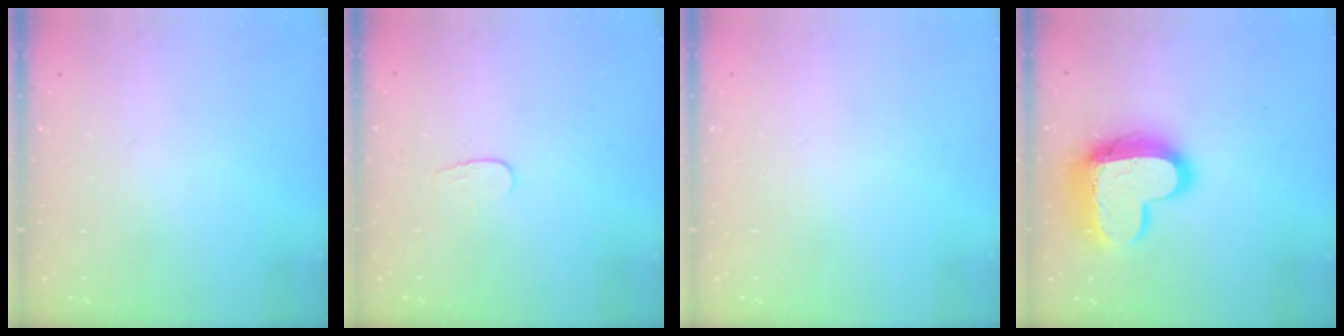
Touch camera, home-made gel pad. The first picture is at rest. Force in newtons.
{"total": 3.7, "press": 3.7, "slide": 0.4}
{"total": 0.0}
{"total": 16.9, "press": 16.8, "slide": 1.3}